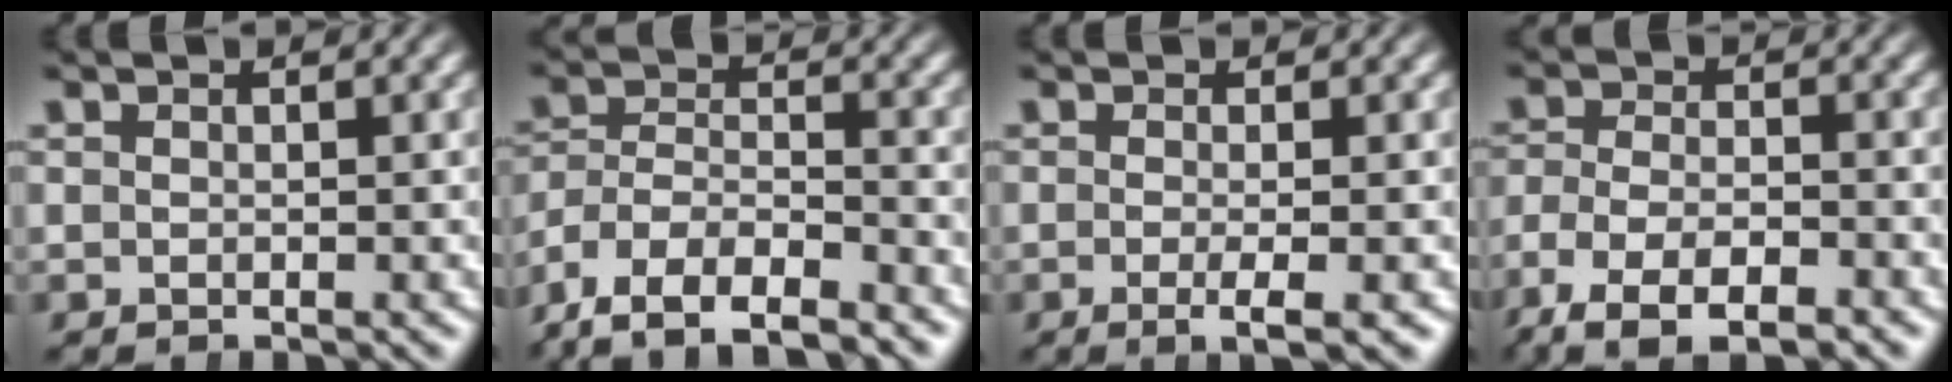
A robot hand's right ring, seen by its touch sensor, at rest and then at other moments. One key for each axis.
{"total": 10.6, "fx": -5.9, "fy": 7.6, "fz": 4.5, "tx": -0.119, "ty": -0.050, "tz": -0.089}
{"total": 3.0, "fx": -1.6, "fy": 0.5, "fz": 2.5, "tx": -0.046, "ty": -0.015, "tz": -0.021}
{"total": 7.2, "fx": -4.3, "fy": 3.8, "fz": 4.4, "tx": -0.094, "ty": -0.032, "tz": -0.053}